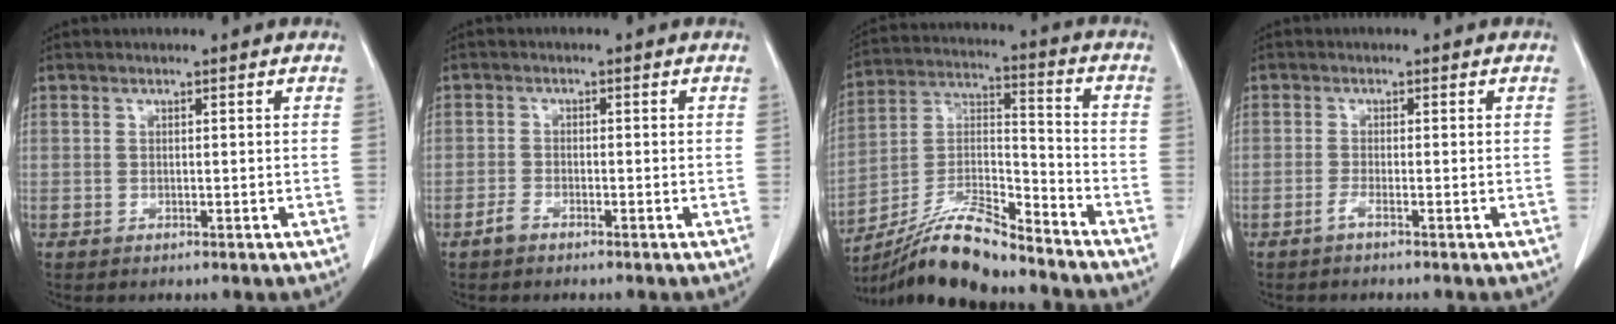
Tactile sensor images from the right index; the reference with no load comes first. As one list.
[{"total": 1.6, "force": [-1.3, 0.8, 0.6], "torque": [-0.015, 0.003, -0.025]}, {"total": 14.0, "force": [-12.3, 1.4, 6.5], "torque": [-0.127, 0.011, -0.225]}, {"total": 1.1, "force": [-0.8, -0.3, 0.7], "torque": [-0.010, 0.002, -0.019]}]